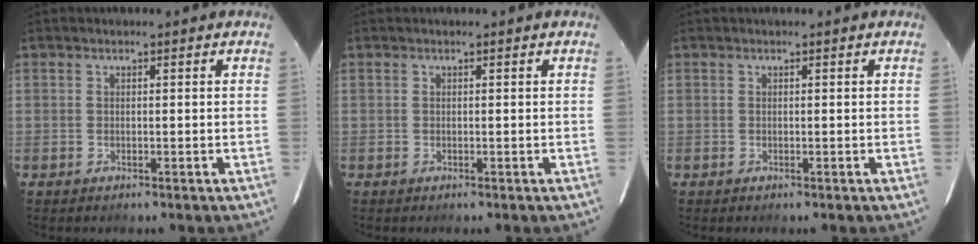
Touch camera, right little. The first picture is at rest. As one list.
[{"total": 0.0}, {"total": 0.0}]